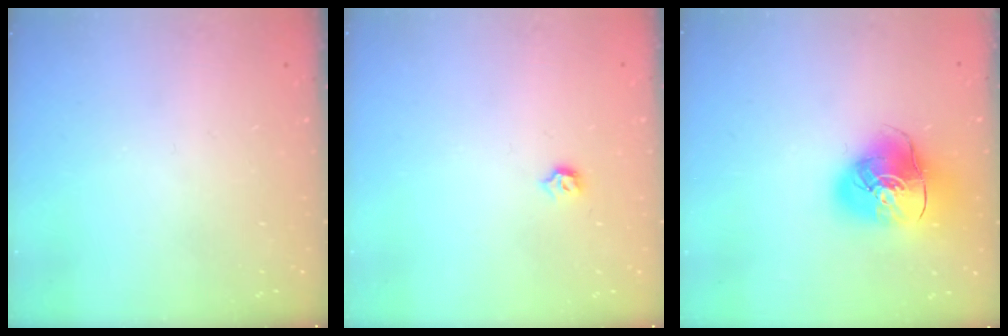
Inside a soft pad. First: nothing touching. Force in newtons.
{"total": 3.4, "press": 3.3, "slide": 0.6}
{"total": 12.3, "press": 12.2, "slide": 1.9}